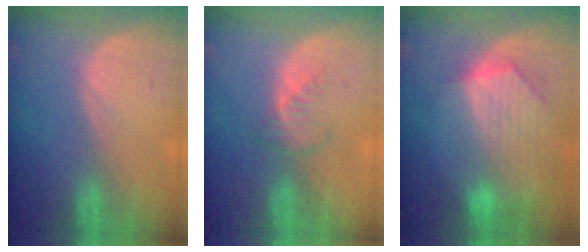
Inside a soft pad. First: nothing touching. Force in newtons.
{"total": 2.6, "press": 2.6, "slide": 0.4}
{"total": 10.1, "press": 8.9, "slide": 4.8}